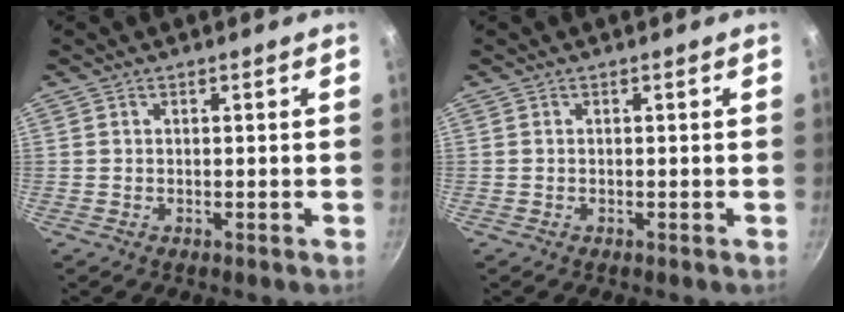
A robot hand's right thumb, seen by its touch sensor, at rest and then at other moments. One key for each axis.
{"total": 0.0}